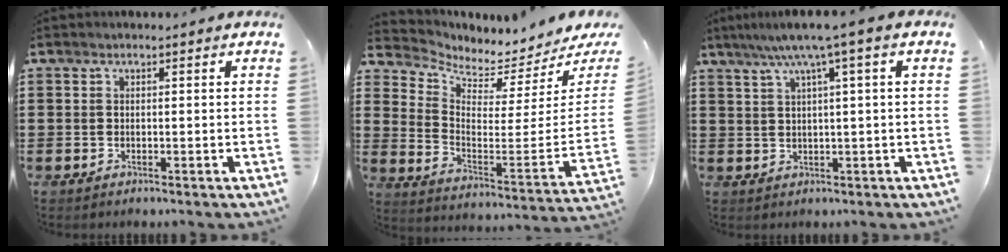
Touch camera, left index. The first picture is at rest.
{"total": 2.7, "force": [2.6, 0.5, 0.5], "torque": [-0.037, -0.049, 0.036]}
{"total": 5.0, "force": [2.1, -0.4, 4.5], "torque": [-0.092, -0.001, 0.031]}